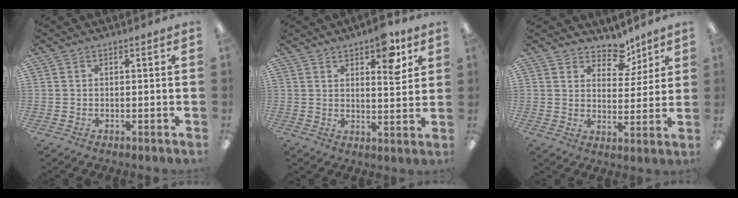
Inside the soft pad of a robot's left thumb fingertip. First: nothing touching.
{"total": 8.7, "force": [5.7, 3.3, 5.7], "torque": [-0.060, -0.034, 0.089]}
{"total": 8.0, "force": [6.1, 4.5, 2.7], "torque": [-0.027, -0.038, 0.107]}